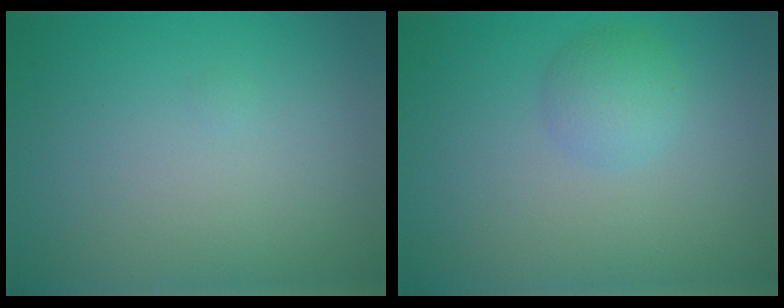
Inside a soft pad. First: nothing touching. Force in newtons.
{"total": 2.3, "press": 2.3, "slide": 0.1}